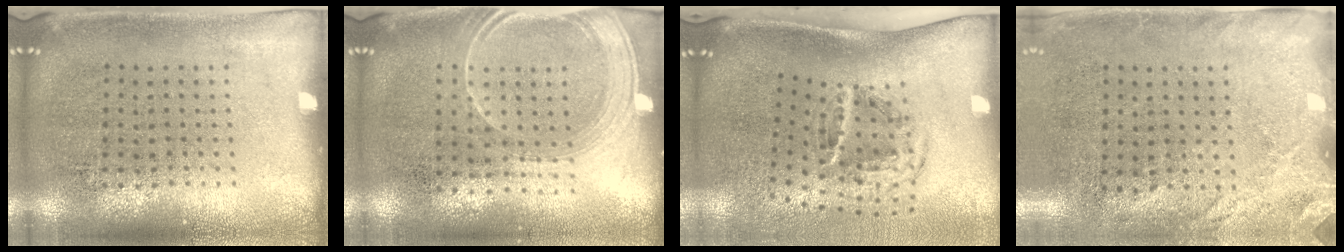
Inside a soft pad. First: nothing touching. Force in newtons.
{"total": 1.6, "press": 1.4, "slide": 0.8}
{"total": 1.9, "press": 1.1, "slide": 1.6}
{"total": 2.7, "press": 2.1, "slide": 1.7}